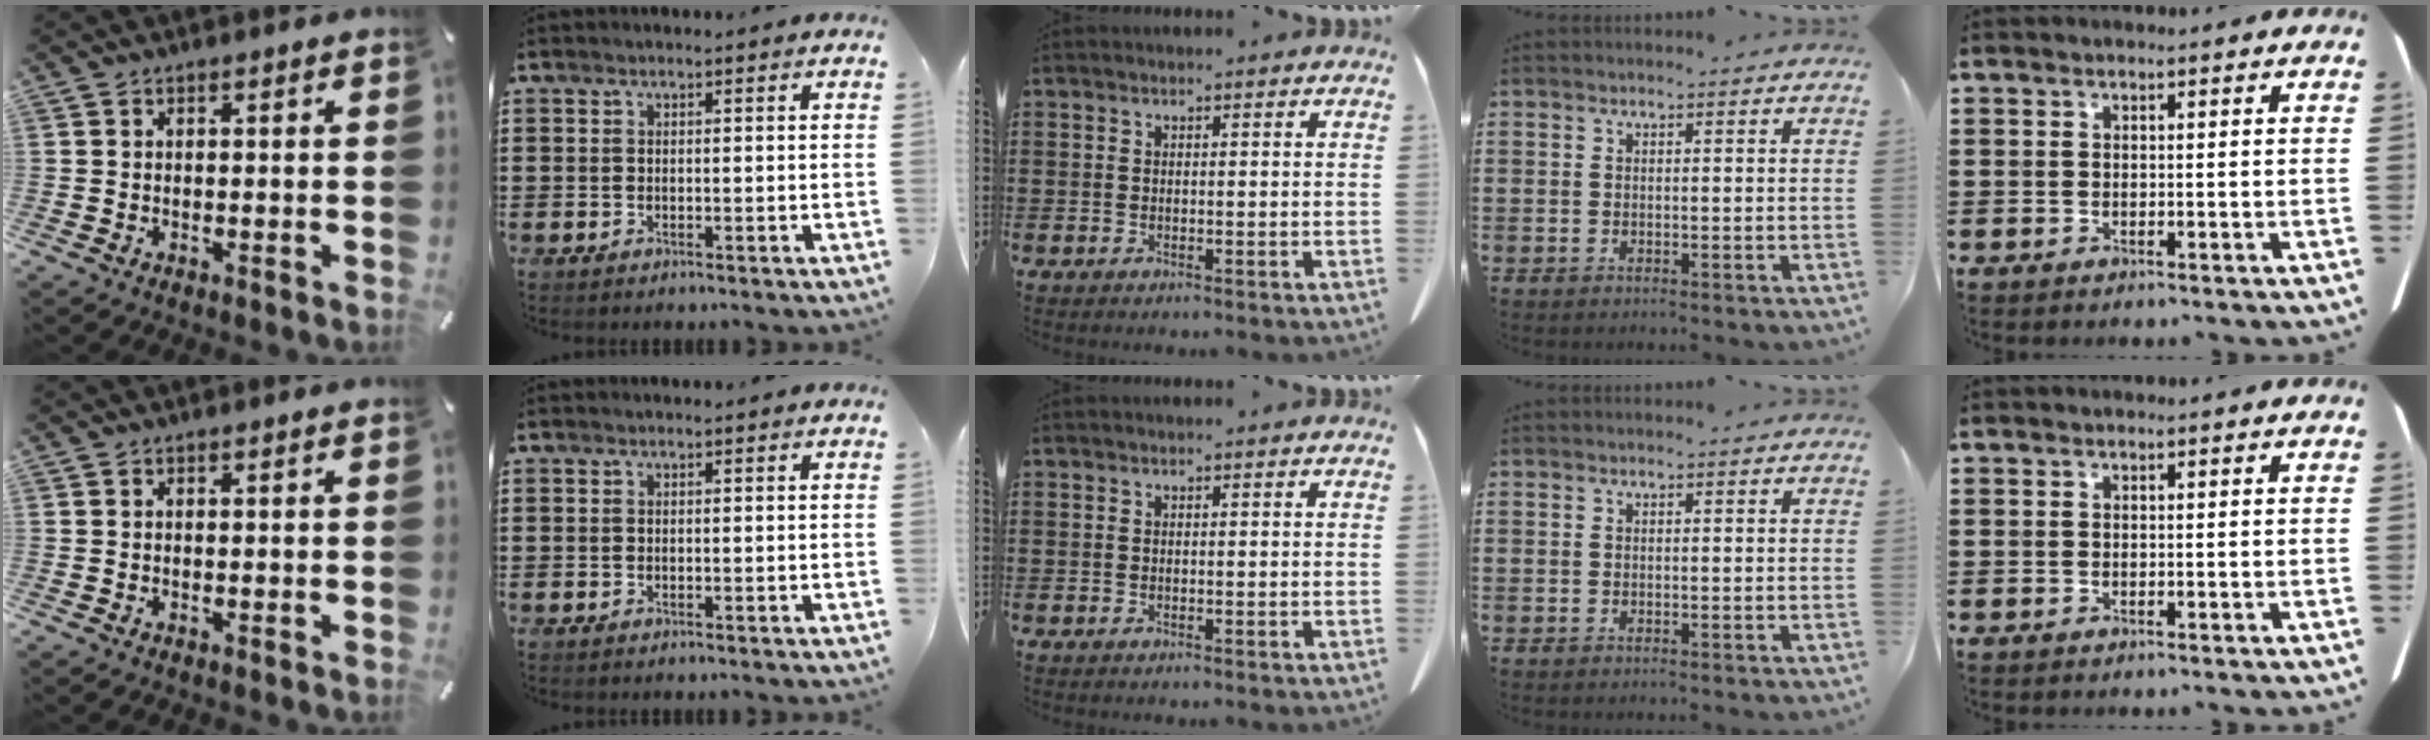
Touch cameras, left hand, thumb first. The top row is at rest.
{}